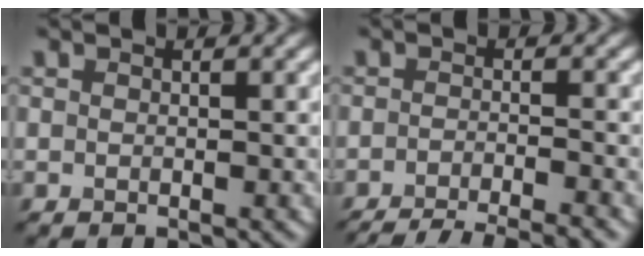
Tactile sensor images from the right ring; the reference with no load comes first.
{"total": 7.7, "force": [-6.6, 1.6, 3.6], "torque": [-0.052, -0.017, -0.096]}